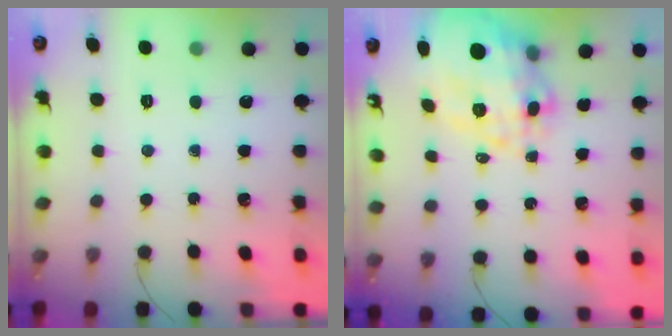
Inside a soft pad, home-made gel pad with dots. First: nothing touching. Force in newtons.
{"total": 19.0, "press": 18.4, "slide": 4.6}